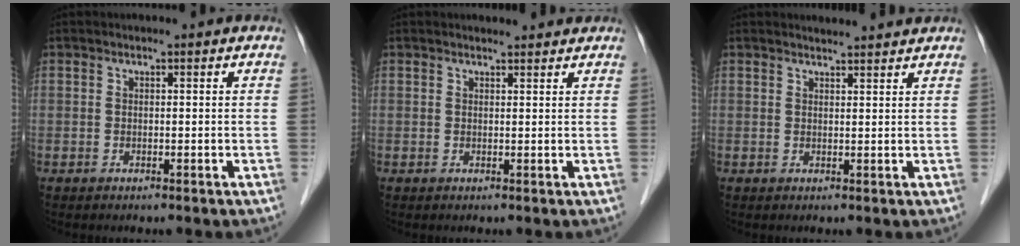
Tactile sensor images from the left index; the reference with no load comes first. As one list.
[{"total": 3.5, "force": [3.4, 0.6, 0.6], "torque": [-0.011, 0.012, 0.039]}, {"total": 4.4, "force": [4.3, 0.0, 0.9], "torque": [-0.017, 0.011, 0.051]}]